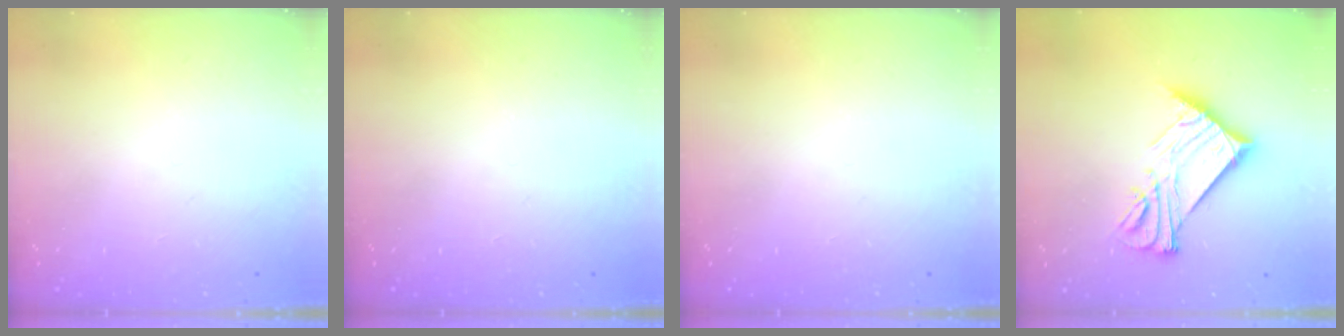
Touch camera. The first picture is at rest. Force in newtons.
{"total": 0.0}
{"total": 0.0}
{"total": 14.7, "press": 14.7, "slide": 0.4}